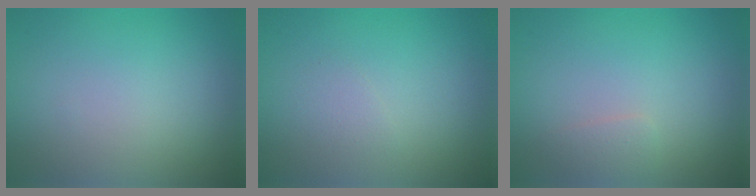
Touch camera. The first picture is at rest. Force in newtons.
{"total": 0.8, "press": 0.8, "slide": 0.0}
{"total": 1.0, "press": 1.0, "slide": 0.1}